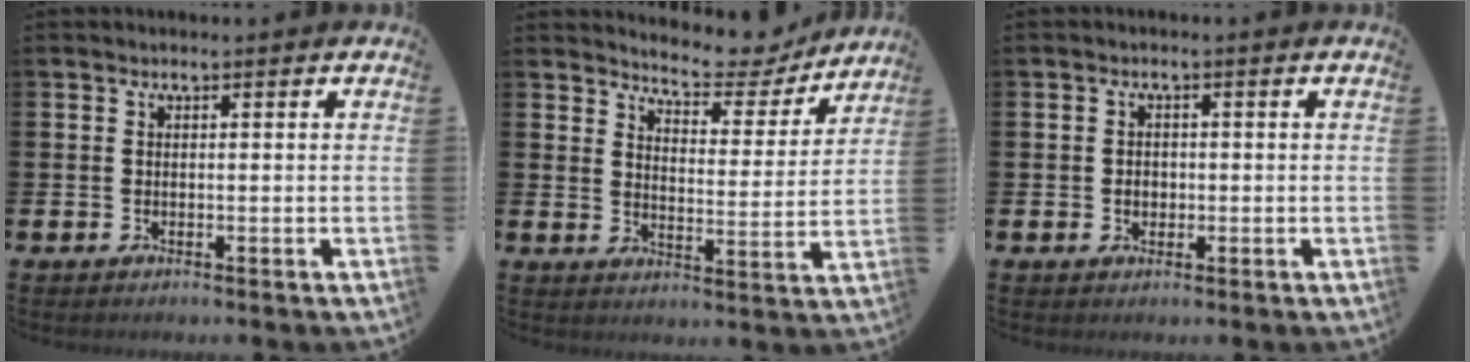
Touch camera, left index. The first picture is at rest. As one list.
[{"total": 6.4, "force": [6.2, 1.4, 1.0], "torque": [-0.034, -0.049, 0.105]}, {"total": 1.5, "force": [-0.1, 1.3, 0.7], "torque": [-0.005, 0.004, -0.007]}]